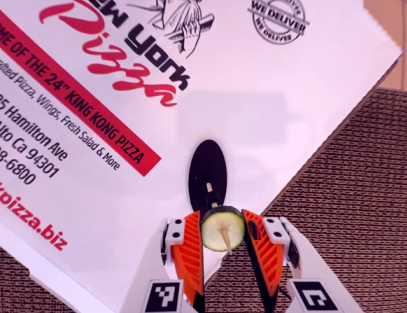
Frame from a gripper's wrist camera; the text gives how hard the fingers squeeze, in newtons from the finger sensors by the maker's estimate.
{"total": 8.6, "left": 8.8, "right": 8.5}